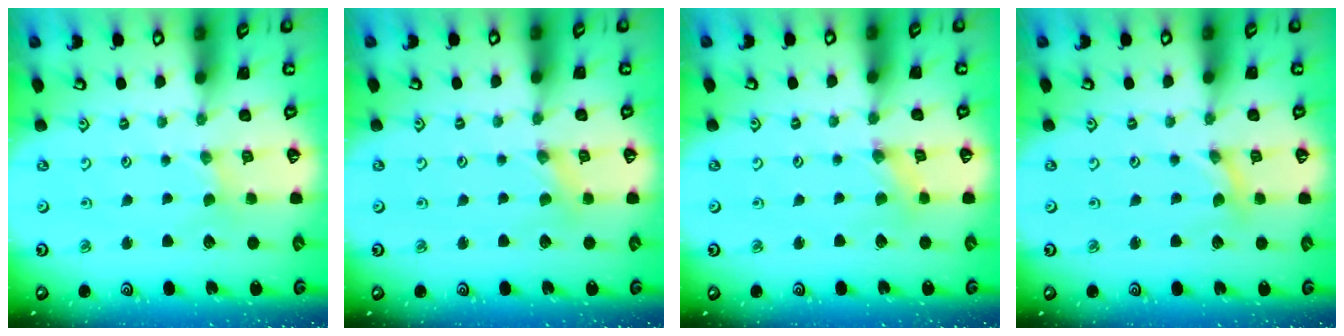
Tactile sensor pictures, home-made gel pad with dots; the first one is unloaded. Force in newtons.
{"total": 1.7, "press": 1.7, "slide": 0.3}
{"total": 0.7, "press": 0.6, "slide": 0.3}
{"total": 0.0}